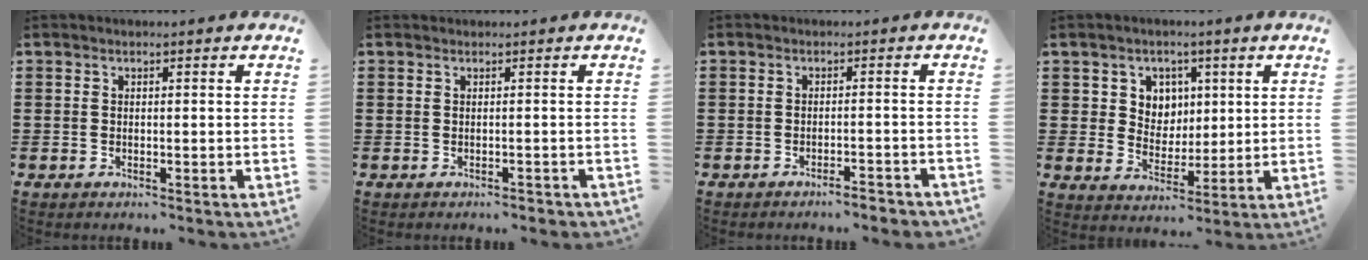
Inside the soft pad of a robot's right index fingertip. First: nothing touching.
{"total": 0.0}
{"total": 2.0, "force": [-1.9, -0.1, 0.4], "torque": [-0.011, 0.000, -0.039]}
{"total": 4.8, "force": [2.1, 4.3, 0.7], "torque": [-0.031, 0.007, 0.034]}